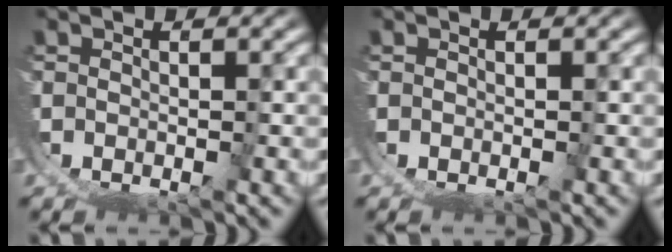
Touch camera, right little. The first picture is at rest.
{"total": 0.0}